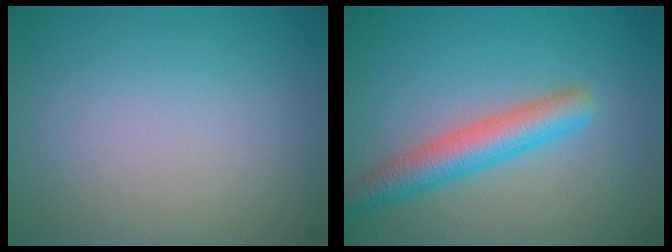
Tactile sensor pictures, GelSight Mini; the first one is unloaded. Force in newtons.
{"total": 4.4, "press": 4.4, "slide": 0.2}